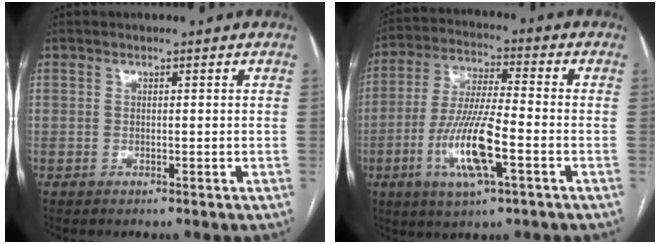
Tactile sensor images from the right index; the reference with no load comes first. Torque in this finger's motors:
{"motor_torque": [1.74, -0.40, 0.90, 0.21]}